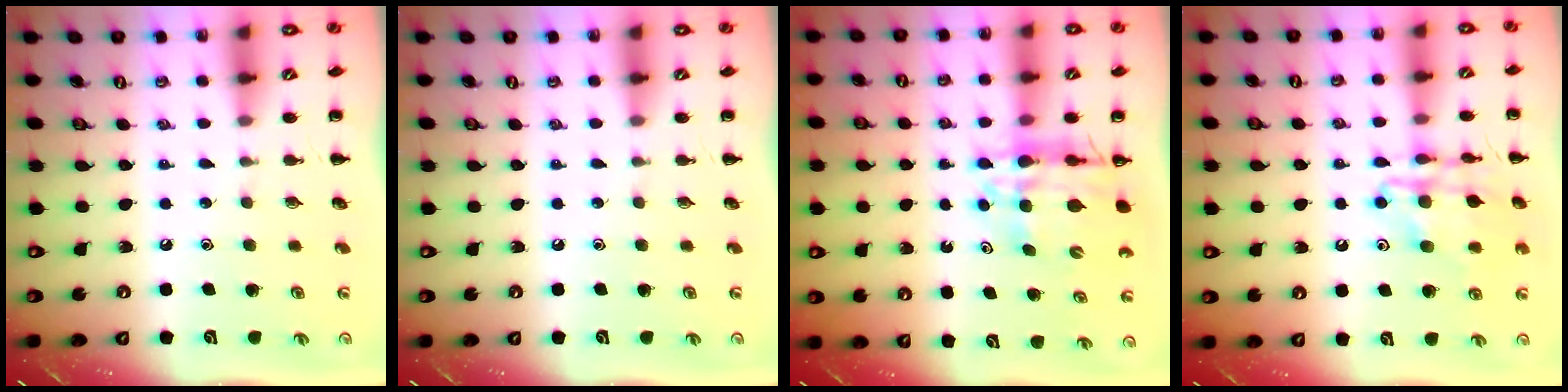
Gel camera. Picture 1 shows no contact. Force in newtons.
{"total": 0.0}
{"total": 12.4, "press": 11.7, "slide": 3.9}
{"total": 14.2, "press": 14.1, "slide": 1.3}